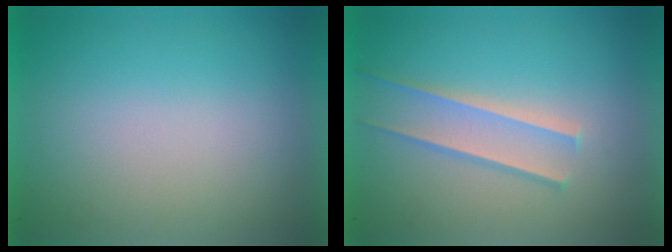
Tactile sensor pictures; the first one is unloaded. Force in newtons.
{"total": 1.7}